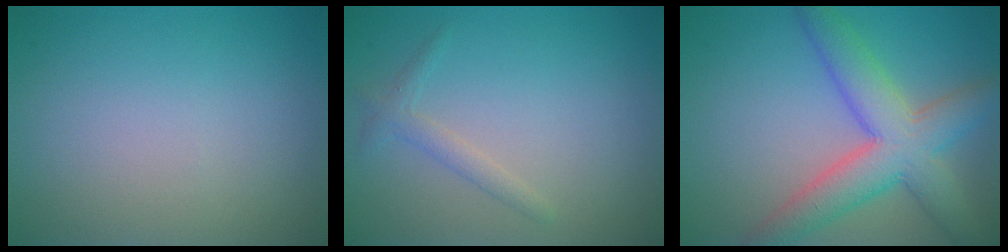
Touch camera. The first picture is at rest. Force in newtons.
{"total": 1.5, "press": 1.4, "slide": 0.1}
{"total": 7.2, "press": 7.2, "slide": 0.5}